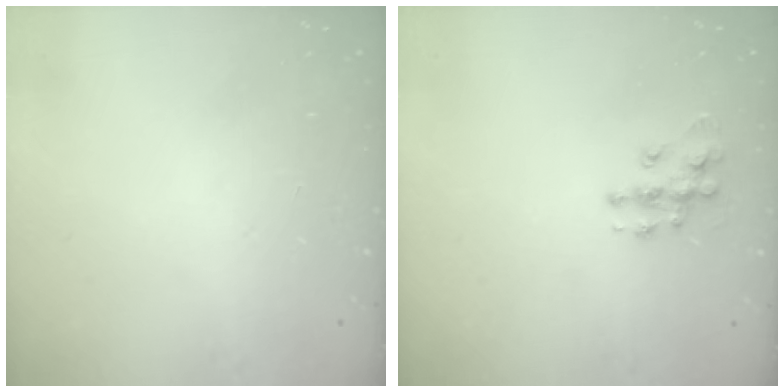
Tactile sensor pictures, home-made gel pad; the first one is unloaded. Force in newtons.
{"total": 9.4, "press": 9.4, "slide": 0.5}